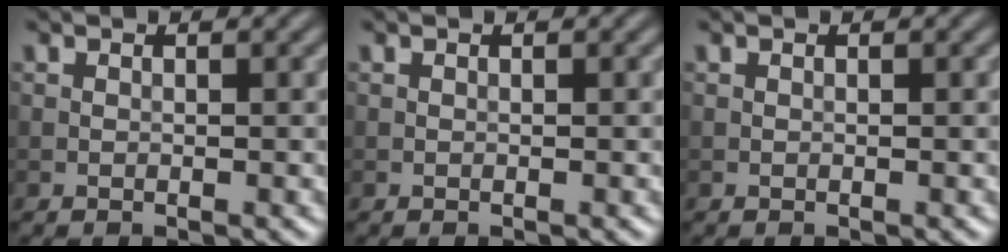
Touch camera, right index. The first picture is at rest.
{"total": 0.0}
{"total": 0.0}